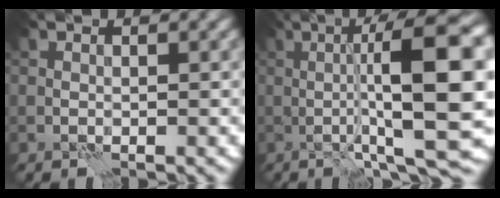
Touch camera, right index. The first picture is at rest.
{"total": 15.1, "force": [0.5, 3.2, 14.7], "torque": [-0.184, 0.018, 0.005]}